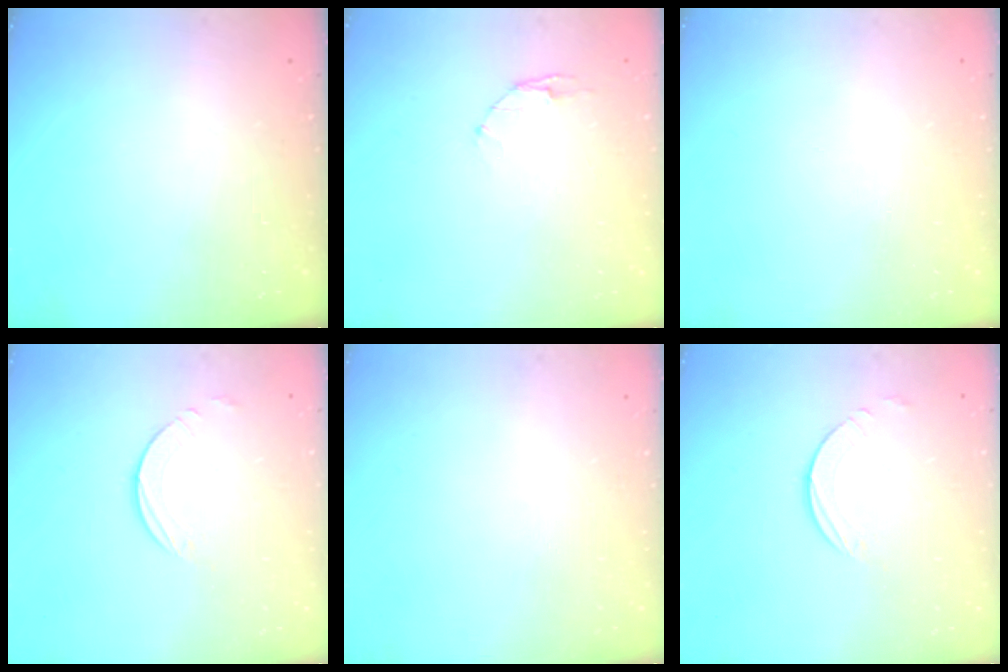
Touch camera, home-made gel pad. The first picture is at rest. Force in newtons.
{"total": 2.9, "press": 2.9, "slide": 0.4}
{"total": 0.0}
{"total": 1.7, "press": 1.7, "slide": 0.2}
{"total": 0.0}
{"total": 1.7, "press": 1.7, "slide": 0.2}